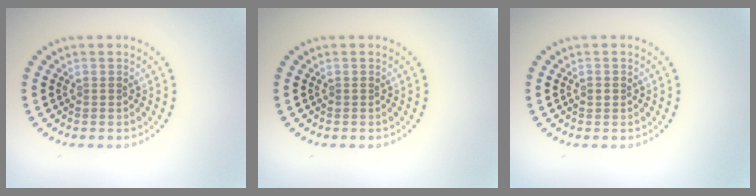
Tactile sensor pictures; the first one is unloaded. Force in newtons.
{"total": 0.0}
{"total": 0.9, "press": 0.8, "slide": 0.2}